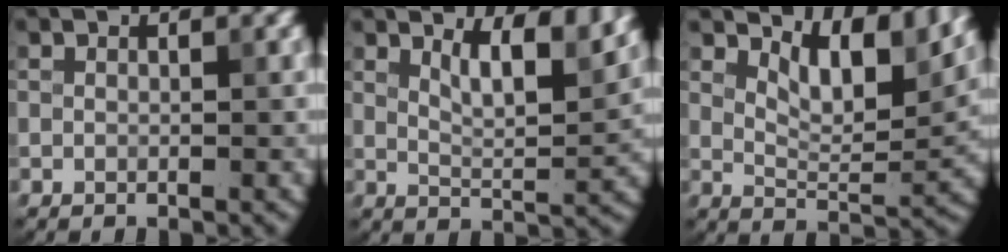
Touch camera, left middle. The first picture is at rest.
{"total": 5.2, "force": [3.1, 1.6, 3.8], "torque": [-0.061, 0.000, 0.049]}
{"total": 5.7, "force": [3.4, 2.2, 4.0], "torque": [-0.071, -0.010, 0.052]}